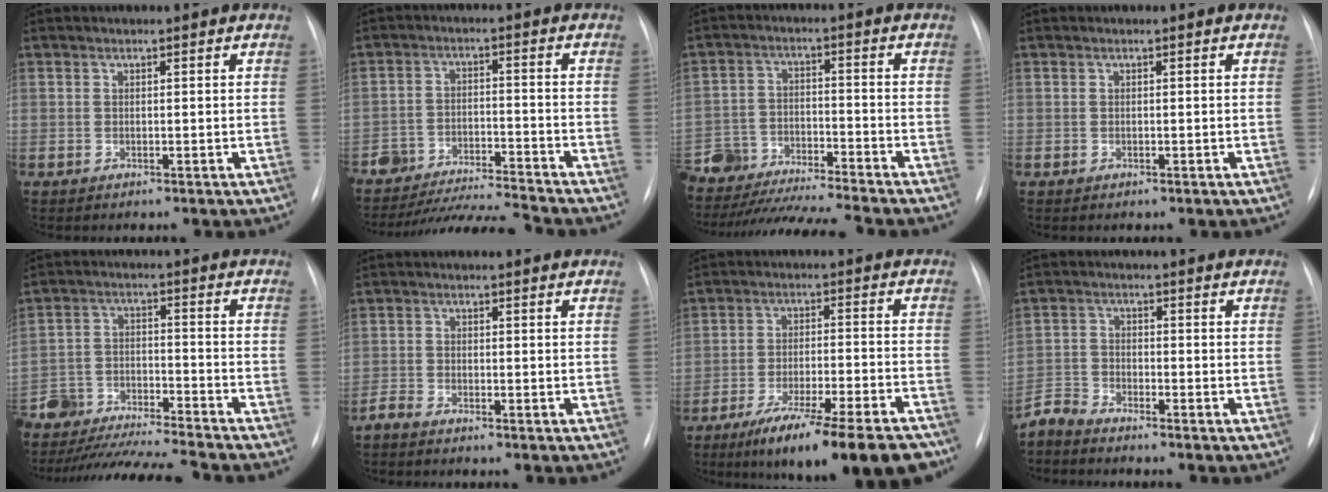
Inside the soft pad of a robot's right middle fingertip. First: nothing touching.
{"total": 13.0, "force": [-12.7, -0.7, 2.9], "torque": [-0.040, -0.005, -0.205]}
{"total": 19.5, "force": [-18.0, 0.7, 7.4], "torque": [-0.163, -0.021, -0.296]}
{"total": 0.0}
{"total": 21.4, "force": [-19.9, 0.8, 8.0], "torque": [-0.178, -0.033, -0.322]}
{"total": 1.6, "force": [-1.5, 0.1, 0.5], "torque": [-0.014, -0.003, -0.032]}
{"total": 18.6, "force": [-14.1, 2.1, 11.8], "torque": [-0.140, -0.007, -0.217]}
{"total": 1.9, "force": [-1.9, 0.0, 0.2], "torque": [-0.005, -0.006, -0.041]}